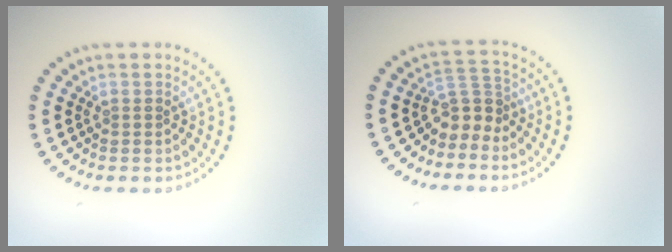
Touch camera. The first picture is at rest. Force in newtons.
{"total": 2.7, "press": 1.9, "slide": 2.0}